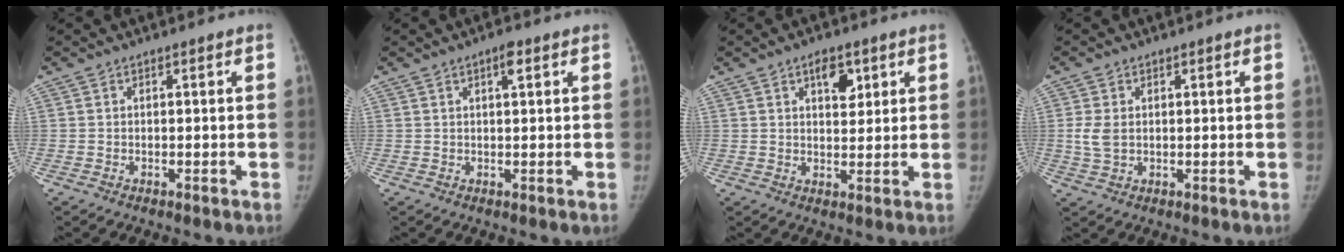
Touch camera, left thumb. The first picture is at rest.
{"total": 2.0, "force": [1.0, 0.6, 1.7], "torque": [-0.019, -0.006, 0.012]}
{"total": 5.0, "force": [2.5, 2.8, 3.3], "torque": [-0.023, -0.018, 0.036]}
{"total": 3.6, "force": [0.3, 2.6, 2.5], "torque": [-0.050, -0.007, 0.011]}